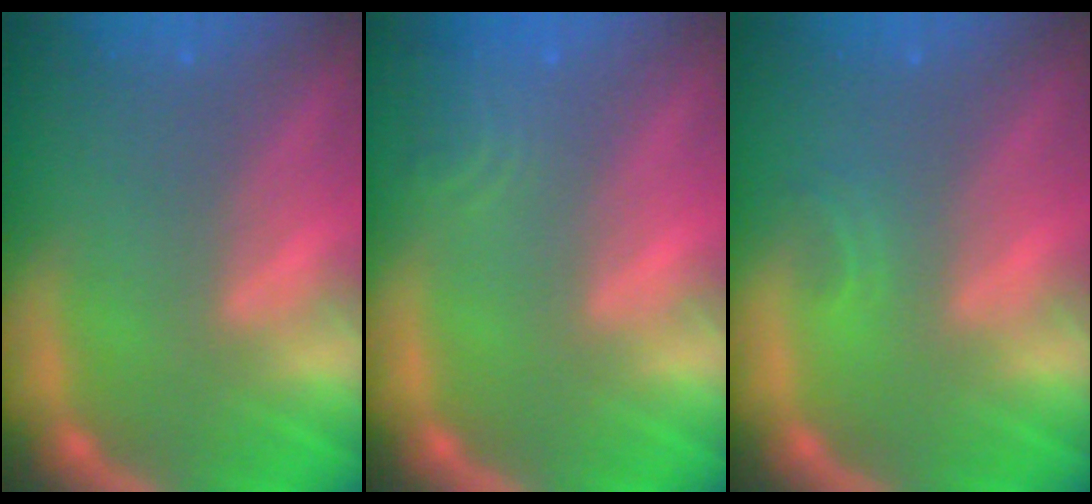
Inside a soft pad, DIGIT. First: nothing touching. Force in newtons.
{"total": 2.4}
{"total": 0.9}